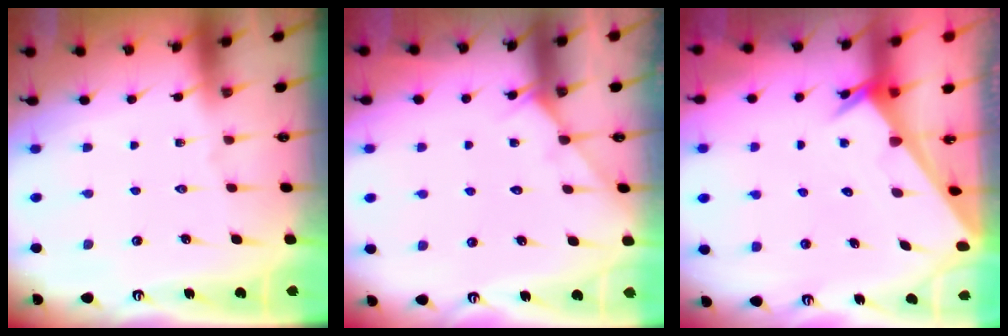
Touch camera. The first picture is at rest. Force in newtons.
{"total": 4.3, "press": 4.3, "slide": 0.6}
{"total": 3.5, "press": 3.4, "slide": 0.4}